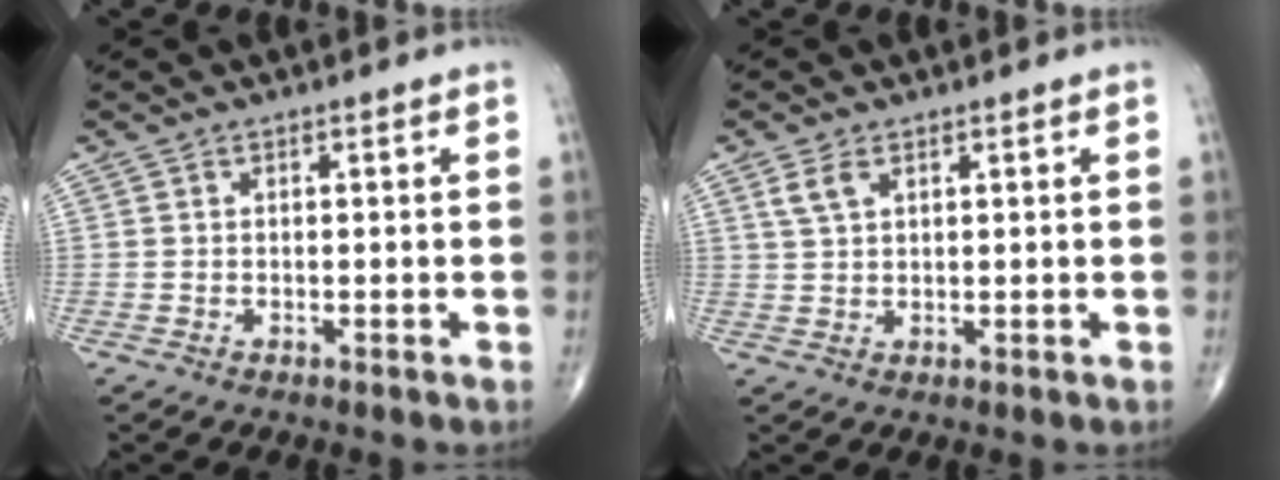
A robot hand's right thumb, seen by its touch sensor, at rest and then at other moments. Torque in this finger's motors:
{"motor_torque": [0.06, 0.06, 0.43, 0.32, 0.09]}